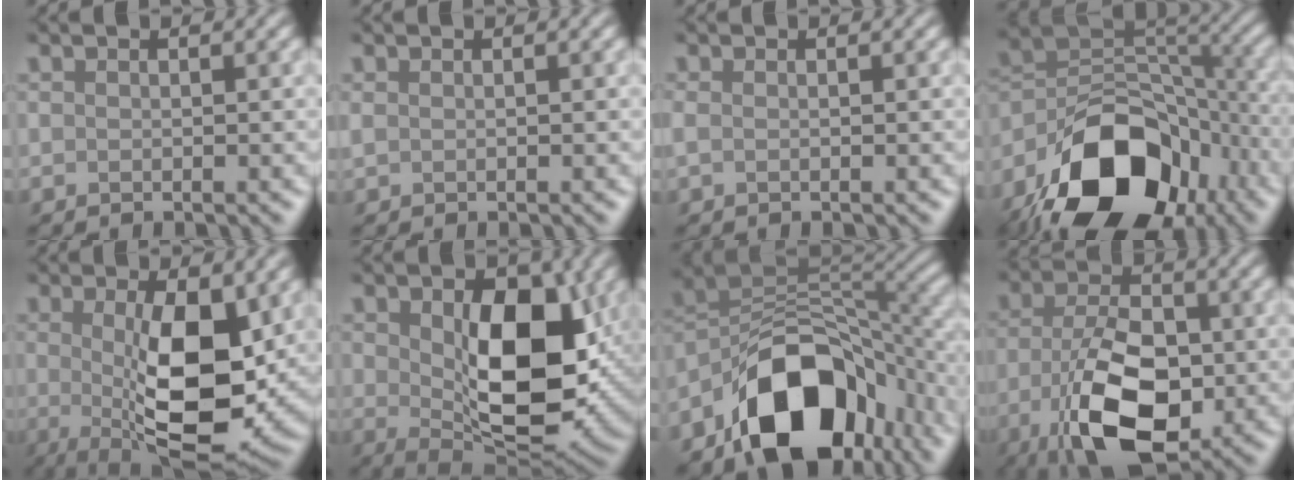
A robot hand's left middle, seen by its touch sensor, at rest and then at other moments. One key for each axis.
{"total": 0.0}
{"total": 0.0}
{"total": 14.5, "fx": -9.1, "fy": 8.5, "fz": 7.4, "tx": -0.143, "ty": 0.016, "tz": -0.156}
{"total": 9.3, "fx": 0.2, "fy": 3.0, "fz": 8.8, "tx": -0.154, "ty": -0.014, "tz": 0.014}
{"total": 10.0, "fx": 1.1, "fy": 5.3, "fz": 8.4, "tx": -0.125, "ty": -0.002, "tz": 0.030}
{"total": 13.7, "fx": -6.8, "fy": 8.6, "fz": 8.2, "tx": -0.133, "ty": 0.002, "tz": -0.113}
{"total": 10.1, "fx": -4.0, "fy": 5.2, "fz": 7.6, "tx": -0.159, "ty": -0.006, "tz": -0.067}